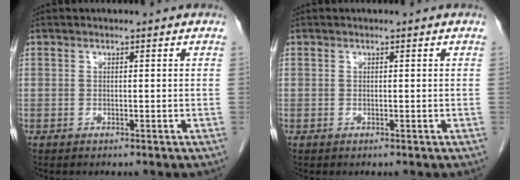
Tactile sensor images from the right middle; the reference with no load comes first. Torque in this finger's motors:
{"motor_torque": [0.00, 0.00, 0.00, 0.00]}